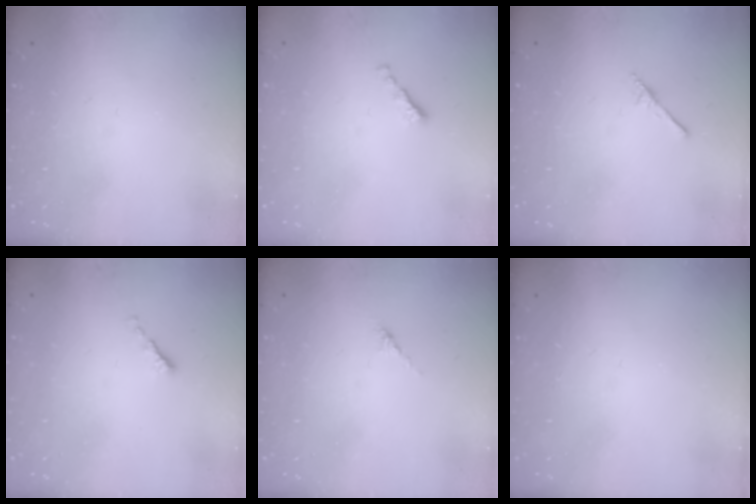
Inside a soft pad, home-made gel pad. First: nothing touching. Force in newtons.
{"total": 1.5, "press": 1.4, "slide": 0.5}
{"total": 1.7, "press": 1.7, "slide": 0.1}
{"total": 0.6, "press": 0.5, "slide": 0.3}
{"total": 2.7, "press": 2.7, "slide": 0.7}
{"total": 0.0}